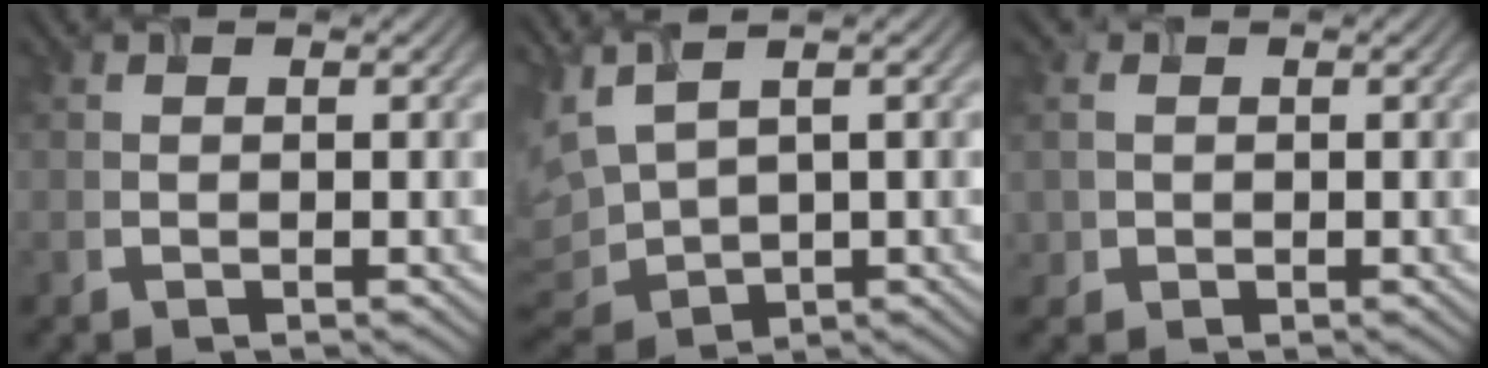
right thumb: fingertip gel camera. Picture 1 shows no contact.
{"total": 6.0, "force": [2.1, 3.0, 4.7], "torque": [-0.149, 0.007, 0.056]}
{"total": 2.0, "force": [0.0, 2.0, 0.3], "torque": [-0.012, 0.008, 0.008]}